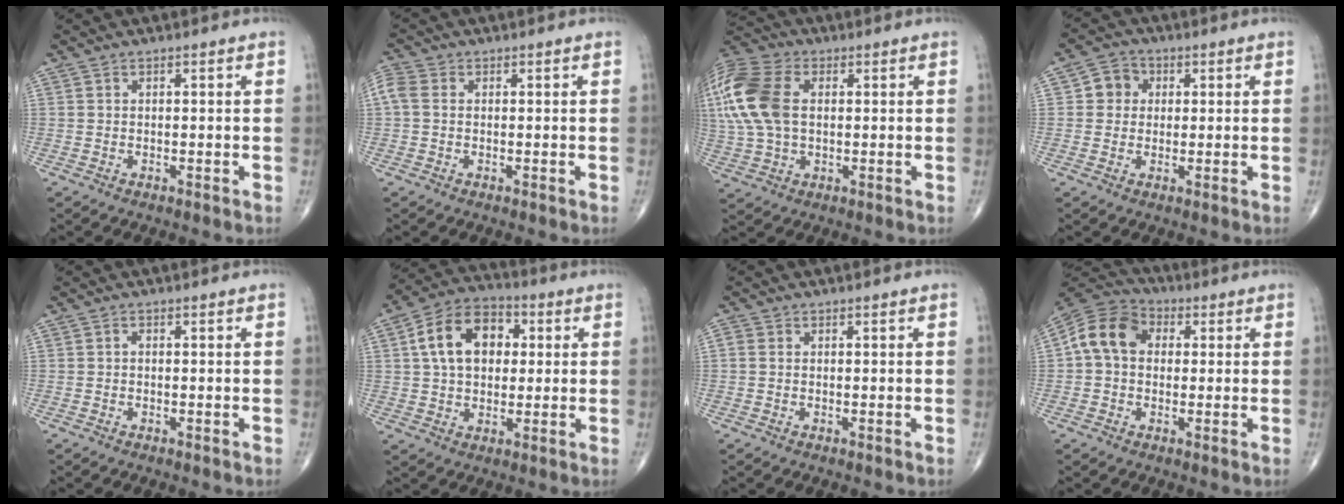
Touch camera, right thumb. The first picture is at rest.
{"total": 3.5, "force": [0.3, 2.6, 2.3], "torque": [-0.062, 0.012, -0.001]}
{"total": 19.8, "force": [3.3, 13.0, 14.5], "torque": [-0.364, 0.022, 0.061]}
{"total": 5.0, "force": [0.9, 4.6, 1.7], "torque": [-0.002, 0.007, 0.004]}
{"total": 0.6, "force": [-0.1, 0.4, 0.4], "torque": [-0.005, 0.001, -0.007]}
{"total": 13.6, "force": [2.7, 9.3, 9.5], "torque": [-0.137, 0.017, 0.037]}
{"total": 1.1, "force": [0.0, 0.9, 0.5], "torque": [-0.008, 0.001, 0.000]}
{"total": 10.4, "force": [1.2, 8.1, 6.4], "torque": [-0.109, 0.029, 0.008]}